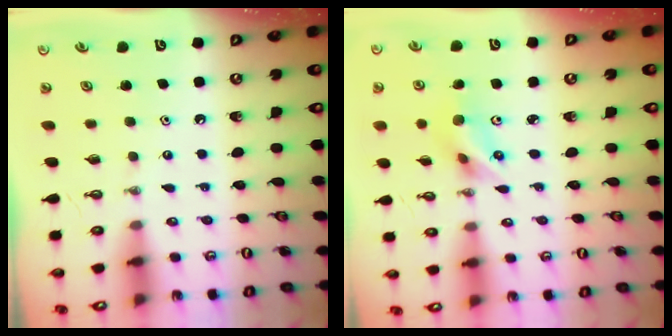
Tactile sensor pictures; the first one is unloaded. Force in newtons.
{"total": 6.3, "press": 5.5, "slide": 3.1}